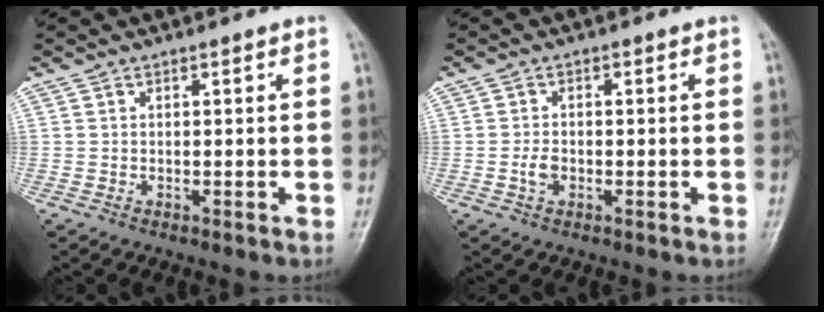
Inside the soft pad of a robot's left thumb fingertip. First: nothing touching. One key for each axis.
{"total": 2.4, "fx": -0.7, "fy": 1.6, "fz": 1.6, "tx": -0.027, "ty": 0.006, "tz": -0.015}